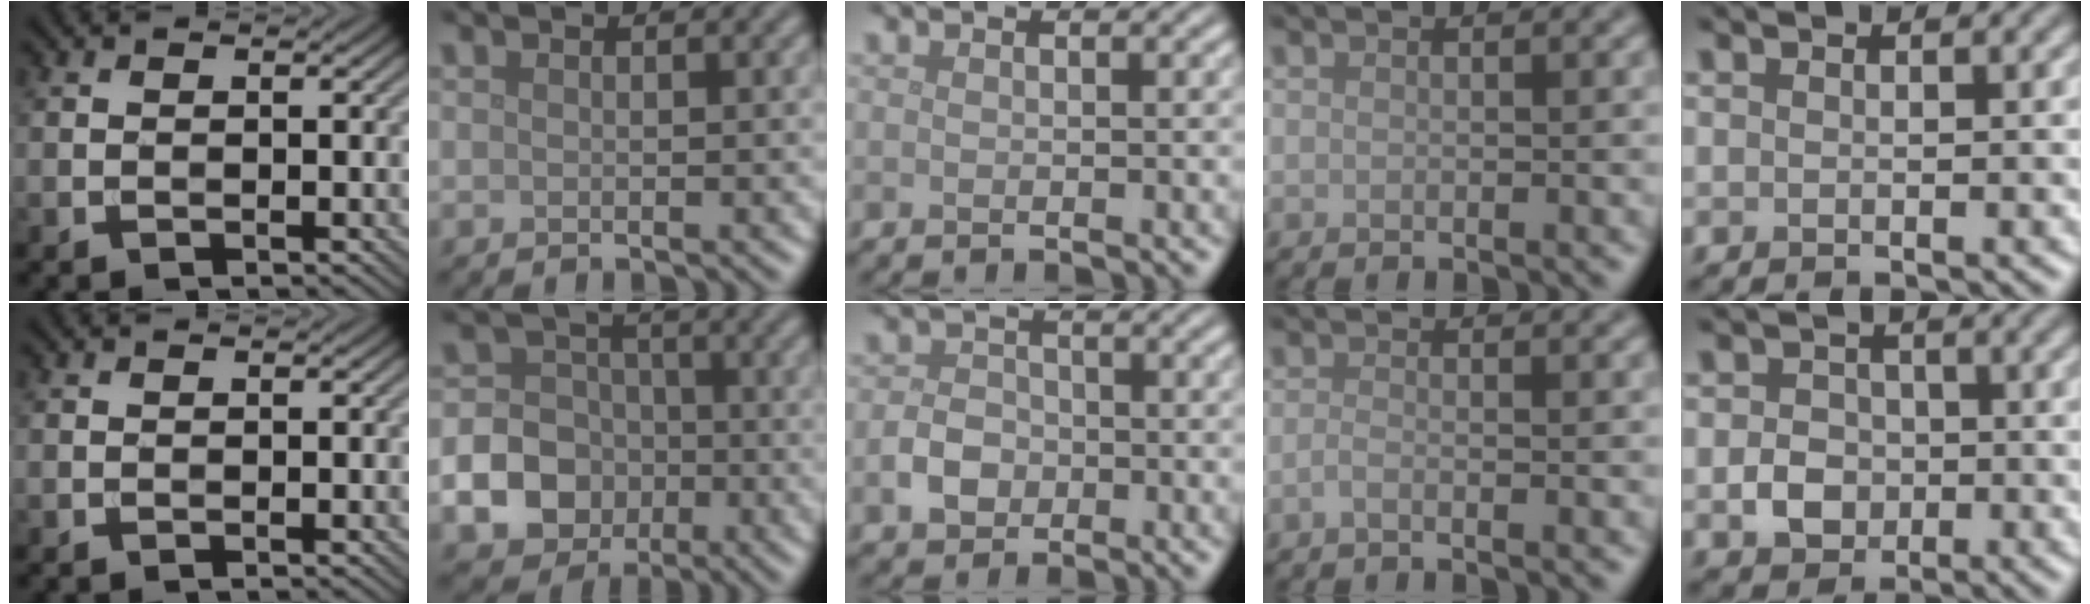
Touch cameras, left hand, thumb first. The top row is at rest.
{"index": {"total": 12.7, "force": [-4.1, 11.5, 3.3], "torque": [-0.092, -0.038, -0.089]}, "middle": {"total": 2.7, "force": [-1.0, 2.1, 1.4], "torque": [-0.022, 0.002, -0.023]}, "ring": {"total": 0.9, "force": [-0.6, 0.2, 0.7], "torque": [-0.015, -0.001, -0.015]}, "little": {"total": 2.8, "force": [-0.6, 2.4, 1.3], "torque": [-0.020, -0.001, -0.015]}}